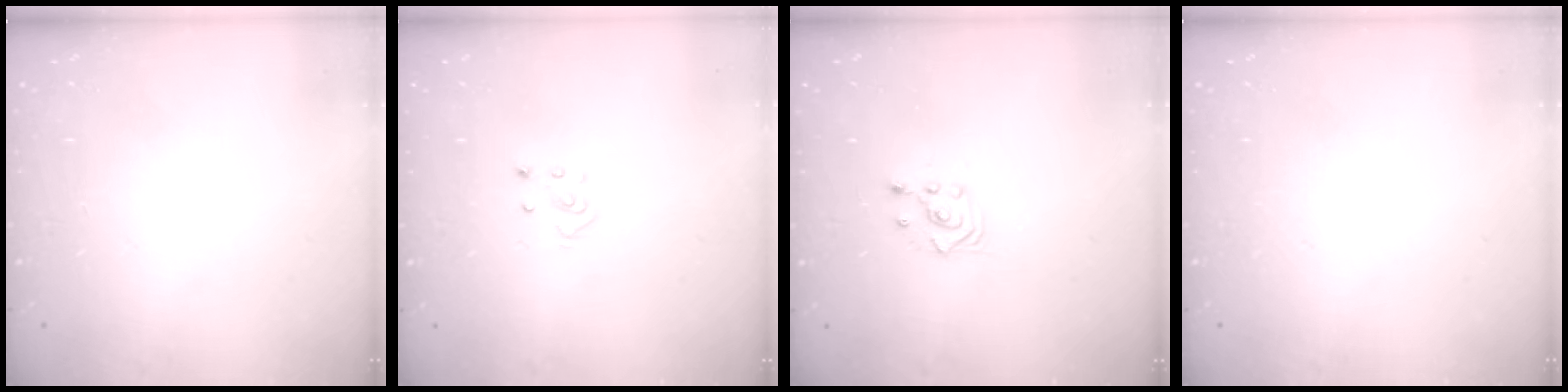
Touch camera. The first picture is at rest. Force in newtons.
{"total": 2.8, "press": 2.8, "slide": 0.3}
{"total": 2.9, "press": 2.9, "slide": 0.2}
{"total": 0.0}